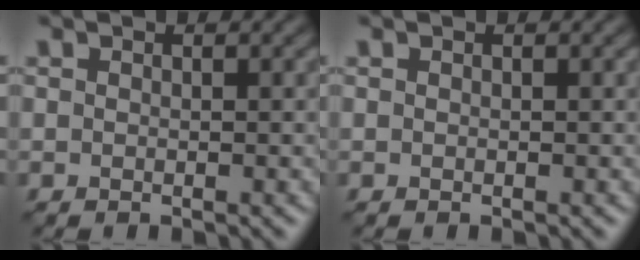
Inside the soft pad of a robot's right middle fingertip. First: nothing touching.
{"total": 0.0}